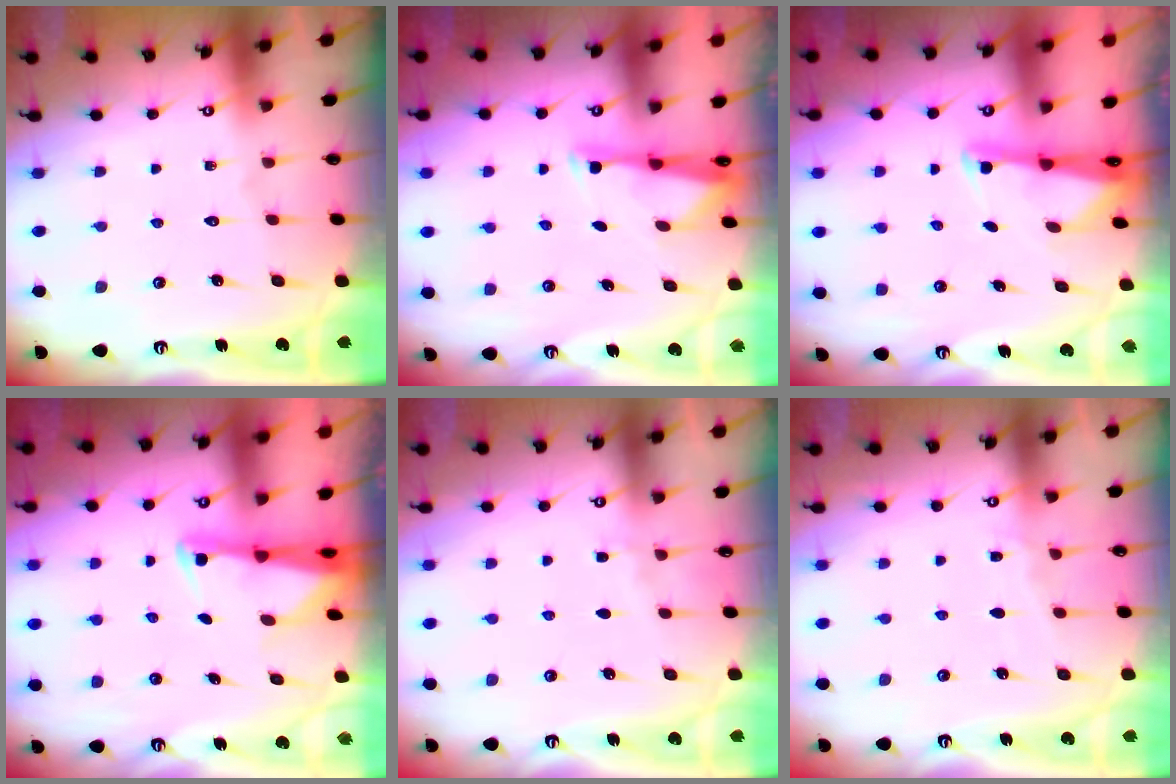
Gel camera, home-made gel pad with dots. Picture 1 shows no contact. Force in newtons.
{"total": 2.9, "press": 2.9, "slide": 0.6}
{"total": 2.0, "press": 2.0, "slide": 0.4}
{"total": 2.5, "press": 2.5, "slide": 0.5}
{"total": 2.8, "press": 2.8, "slide": 0.5}
{"total": 3.5, "press": 3.4, "slide": 0.4}